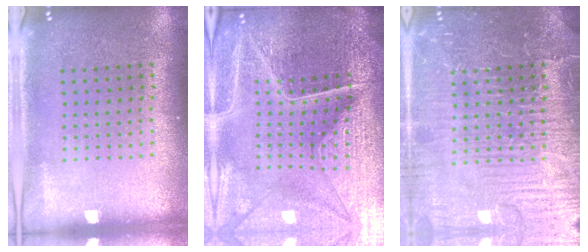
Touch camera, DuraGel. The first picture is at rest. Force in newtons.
{"total": 6.3, "press": 5.6, "slide": 2.8}
{"total": 5.7, "press": 5.6, "slide": 0.7}